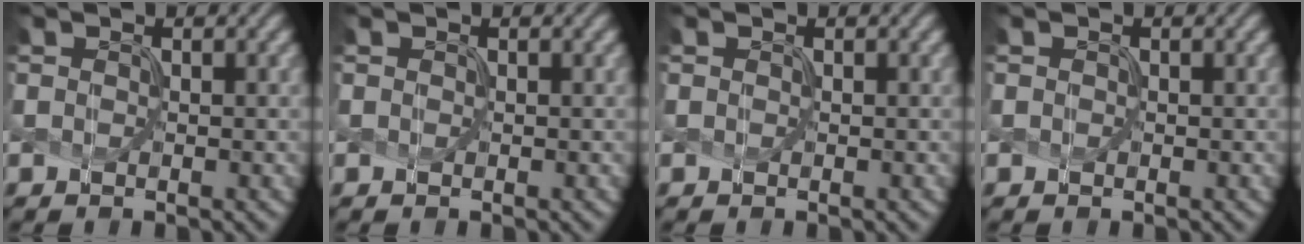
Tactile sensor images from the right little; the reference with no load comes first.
{"total": 0.0}
{"total": 0.5, "force": [-0.1, -0.2, -0.5], "torque": [0.006, 0.001, 0.005]}
{"total": 0.5, "force": [0.0, -0.2, -0.5], "torque": [0.005, 0.001, 0.005]}